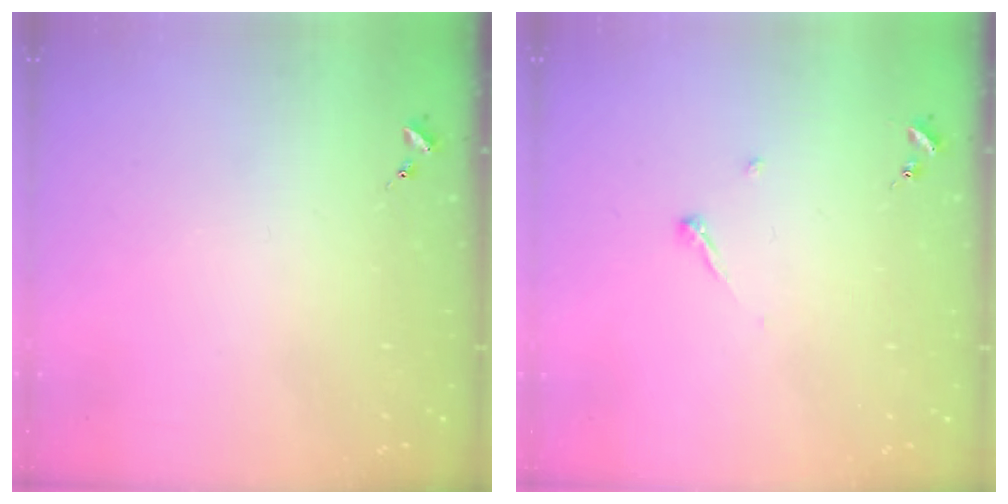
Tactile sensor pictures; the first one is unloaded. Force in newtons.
{"total": 3.4, "press": 3.4, "slide": 0.4}